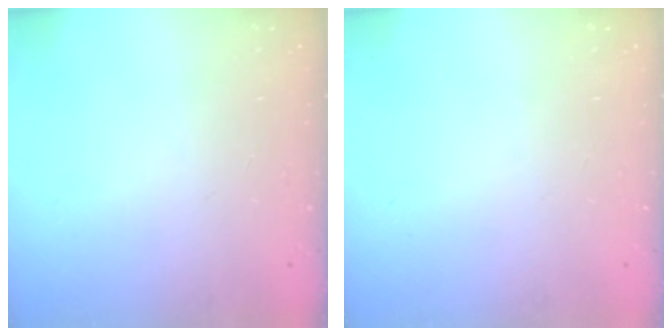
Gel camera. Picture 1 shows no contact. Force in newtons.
{"total": 0.0}